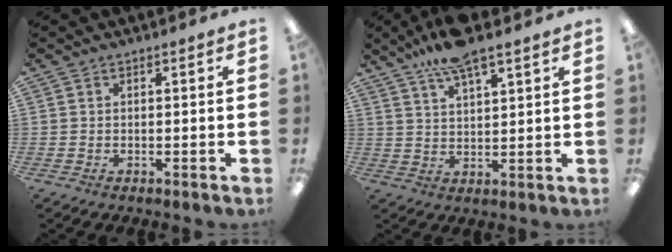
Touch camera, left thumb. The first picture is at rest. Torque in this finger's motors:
{"motor_torque": [2.34, 0.72, 1.41, -1.37, 0.24]}